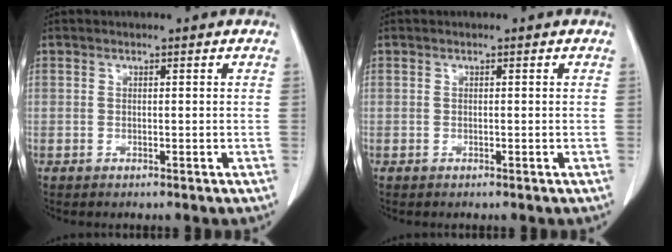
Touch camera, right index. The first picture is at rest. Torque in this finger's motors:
{"motor_torque": [0.03, -0.02, -0.01, 0.01]}